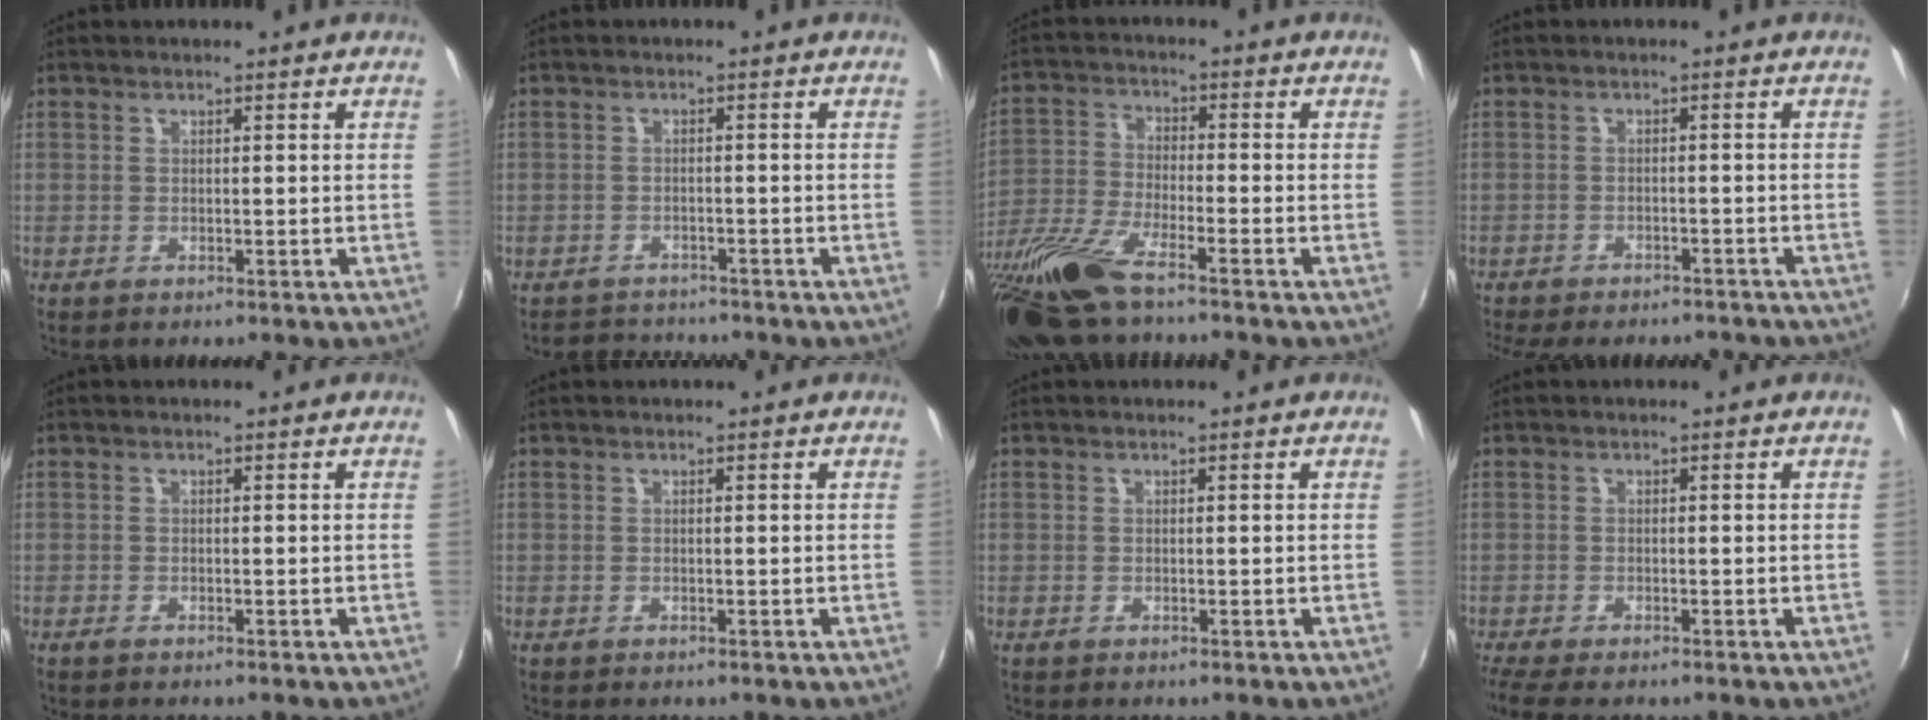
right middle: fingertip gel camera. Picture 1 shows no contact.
{"total": 3.6, "force": [-3.2, 1.7, -0.3], "torque": [-0.007, 0.011, -0.054]}
{"total": 16.5, "force": [-12.1, 3.5, 10.6], "torque": [-0.233, -0.045, -0.238]}
{"total": 12.2, "force": [-10.5, 3.8, 5.0], "torque": [-0.114, -0.021, -0.145]}
{"total": 0.7, "force": [-0.6, 0.2, 0.4], "torque": [-0.008, -0.004, -0.013]}
{"total": 0.0}
{"total": 0.0}
{"total": 4.2, "force": [-3.2, 0.9, 2.5], "torque": [-0.059, -0.022, -0.062]}